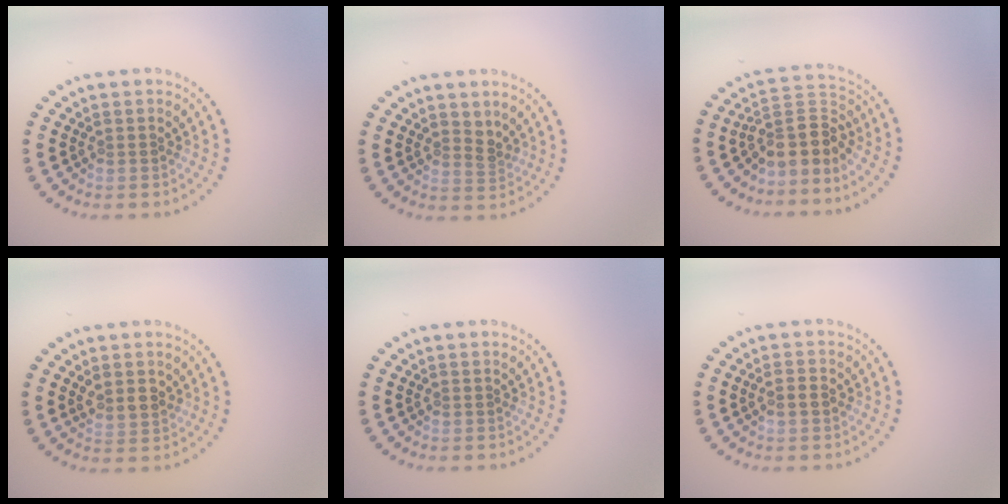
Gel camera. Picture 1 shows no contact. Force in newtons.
{"total": 1.5, "press": 1.2, "slide": 0.9}
{"total": 3.9, "press": 3.0, "slide": 2.5}
{"total": 2.0, "press": 1.8, "slide": 1.0}
{"total": 0.0}
{"total": 1.0, "press": 0.9, "slide": 0.3}